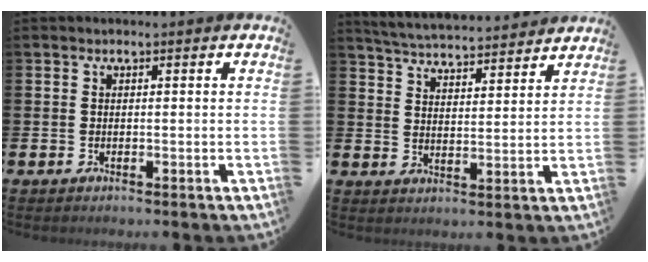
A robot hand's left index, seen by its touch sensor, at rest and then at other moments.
{"total": 5.1, "force": [5.1, 0.4, 0.3], "torque": [-0.030, -0.040, 0.089]}